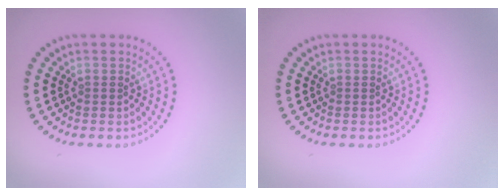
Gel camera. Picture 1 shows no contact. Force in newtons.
{"total": 0.0}